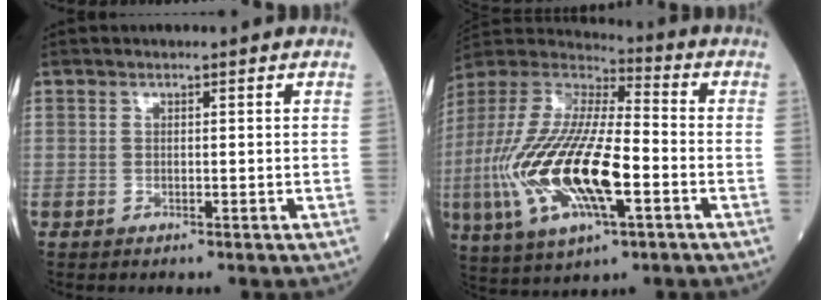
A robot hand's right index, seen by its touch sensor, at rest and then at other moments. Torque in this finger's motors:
{"motor_torque": [1.72, -0.42, 1.05, 0.21]}